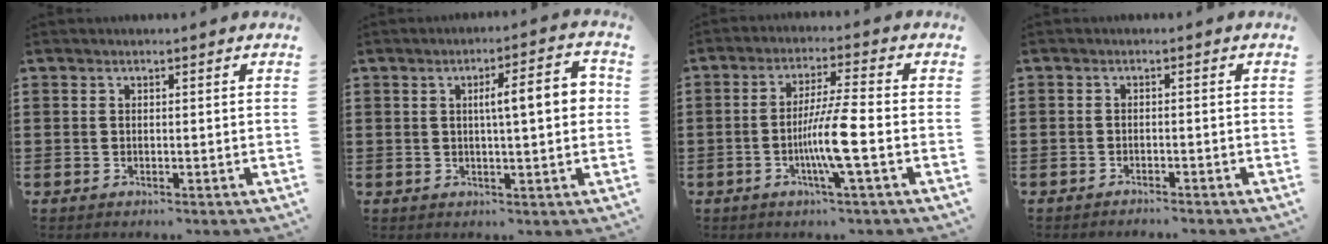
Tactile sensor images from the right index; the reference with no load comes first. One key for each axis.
{"total": 7.2, "fx": 1.0, "fy": 1.2, "fz": 7.1, "tx": -0.106, "ty": -0.005, "tz": 0.006}
{"total": 7.8, "fx": -2.3, "fy": -0.1, "fz": 7.4, "tx": -0.146, "ty": -0.015, "tz": -0.048}
{"total": 1.2, "fx": -1.2, "fy": 0.0, "fz": 0.0, "tx": -0.003, "ty": 0.002, "tz": -0.026}